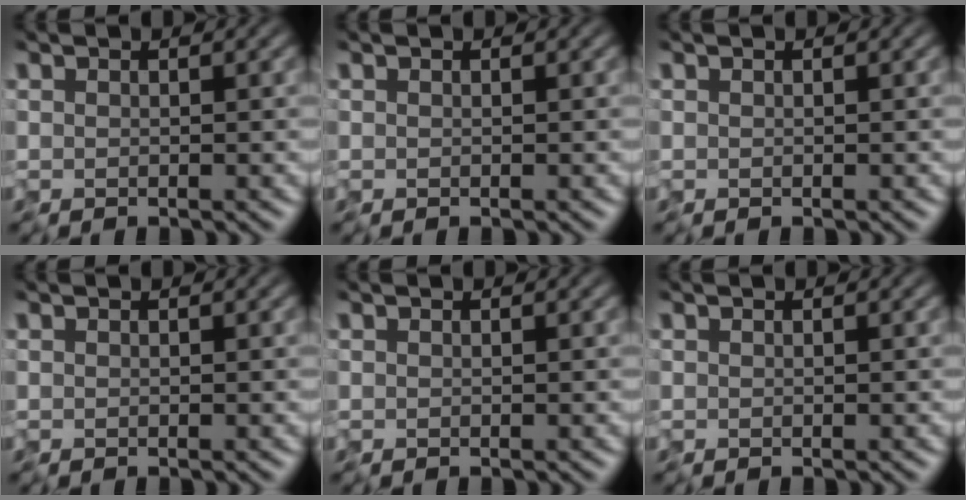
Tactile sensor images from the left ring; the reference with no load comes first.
{"total": 0.0}
{"total": 0.0}
{"total": 0.0}
{"total": 0.0}
{"total": 0.0}